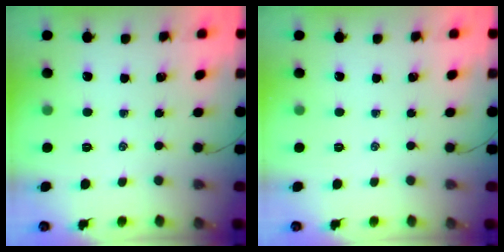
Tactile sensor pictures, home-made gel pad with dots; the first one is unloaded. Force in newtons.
{"total": 0.0}